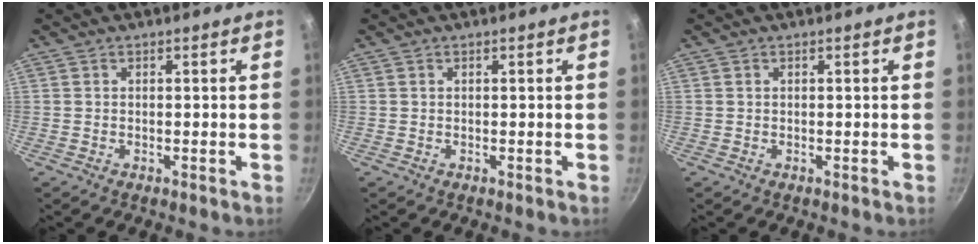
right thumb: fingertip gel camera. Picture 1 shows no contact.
{"total": 0.0}
{"total": 0.0}